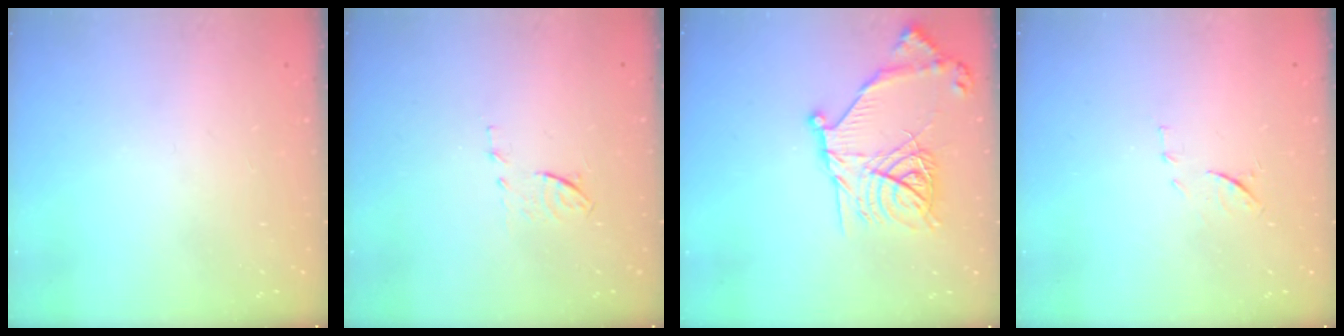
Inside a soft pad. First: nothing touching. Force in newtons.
{"total": 6.2, "press": 6.1, "slide": 1.0}
{"total": 18.2, "press": 18.2, "slide": 1.1}
{"total": 8.5, "press": 8.4, "slide": 1.0}